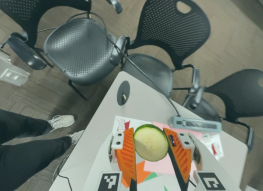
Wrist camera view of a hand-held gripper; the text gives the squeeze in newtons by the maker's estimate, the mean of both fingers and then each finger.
{"total": 11.0, "left": 10.7, "right": 11.3}